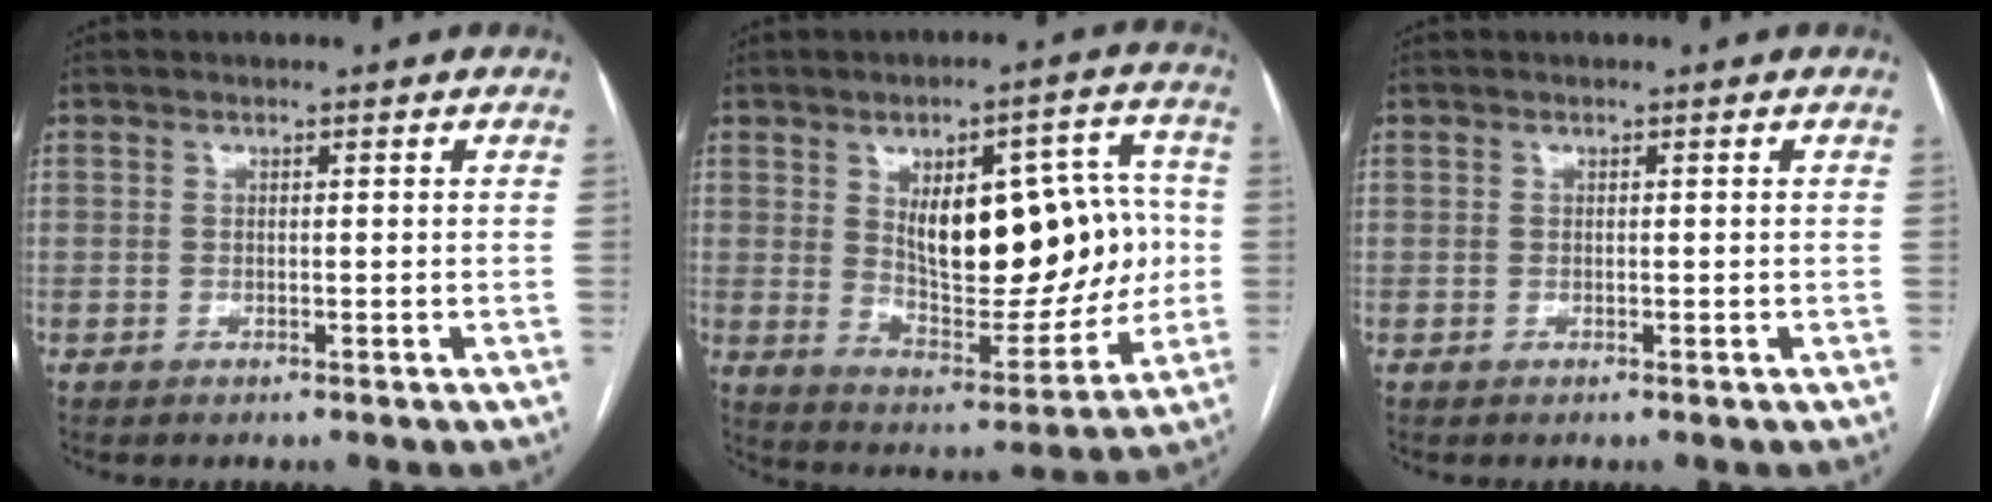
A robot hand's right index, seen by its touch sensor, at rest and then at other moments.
{"total": 18.2, "force": [2.2, 7.9, 16.2], "torque": [-0.229, 0.024, 0.047]}
{"total": 0.0}